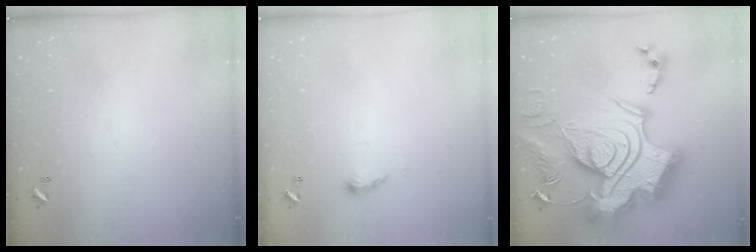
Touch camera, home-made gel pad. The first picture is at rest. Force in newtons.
{"total": 4.7, "press": 4.6, "slide": 0.4}
{"total": 0.8, "press": 0.8, "slide": 0.0}